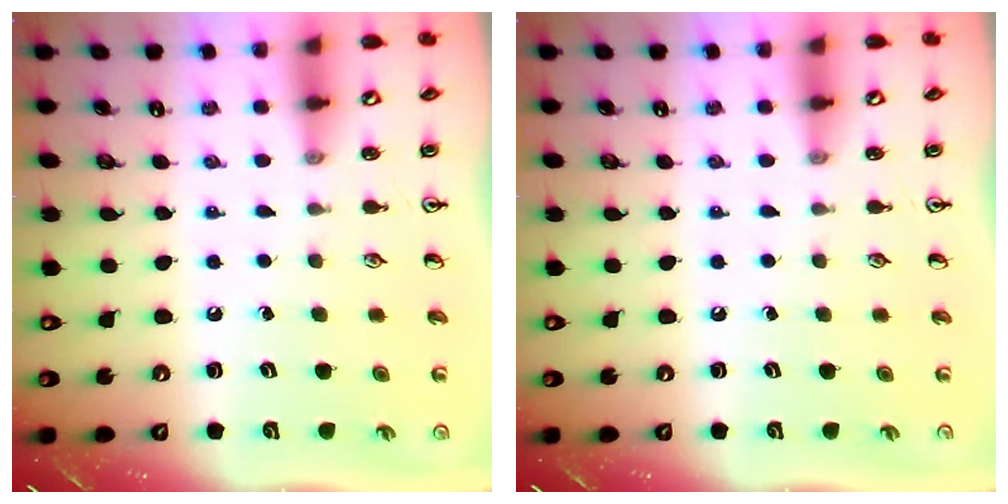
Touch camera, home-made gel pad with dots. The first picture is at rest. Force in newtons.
{"total": 0.0}